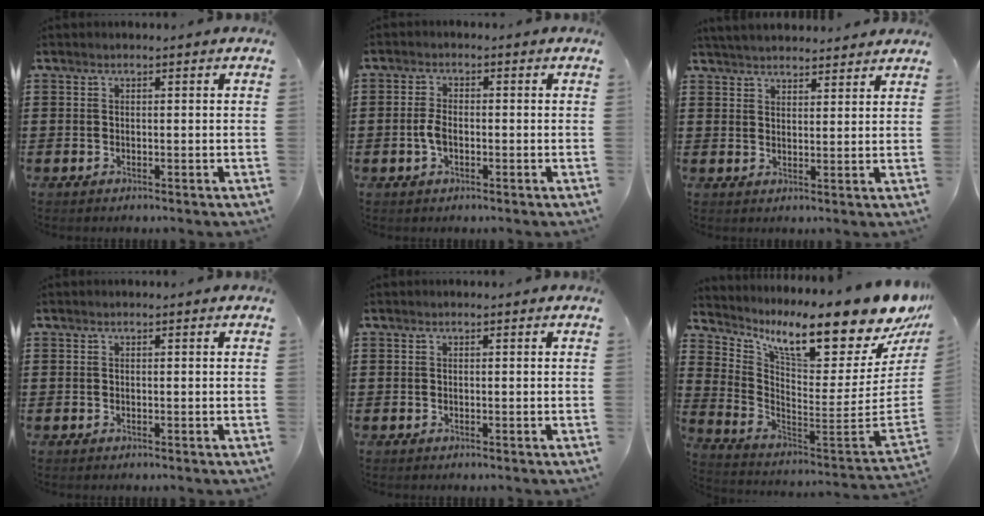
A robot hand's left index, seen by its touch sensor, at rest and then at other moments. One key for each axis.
{"total": 3.1, "fx": -0.8, "fy": 1.5, "fz": 2.6, "tx": -0.073, "ty": -0.005, "tz": -0.021}
{"total": 3.6, "fx": 3.6, "fy": 0.1, "fz": 0.5, "tx": -0.020, "ty": -0.008, "tz": 0.066}
{"total": 0.0}
{"total": 0.0}
{"total": 14.3, "fx": 10.1, "fy": 2.2, "fz": 10.0, "tx": -0.175, "ty": -0.087, "tz": 0.159}